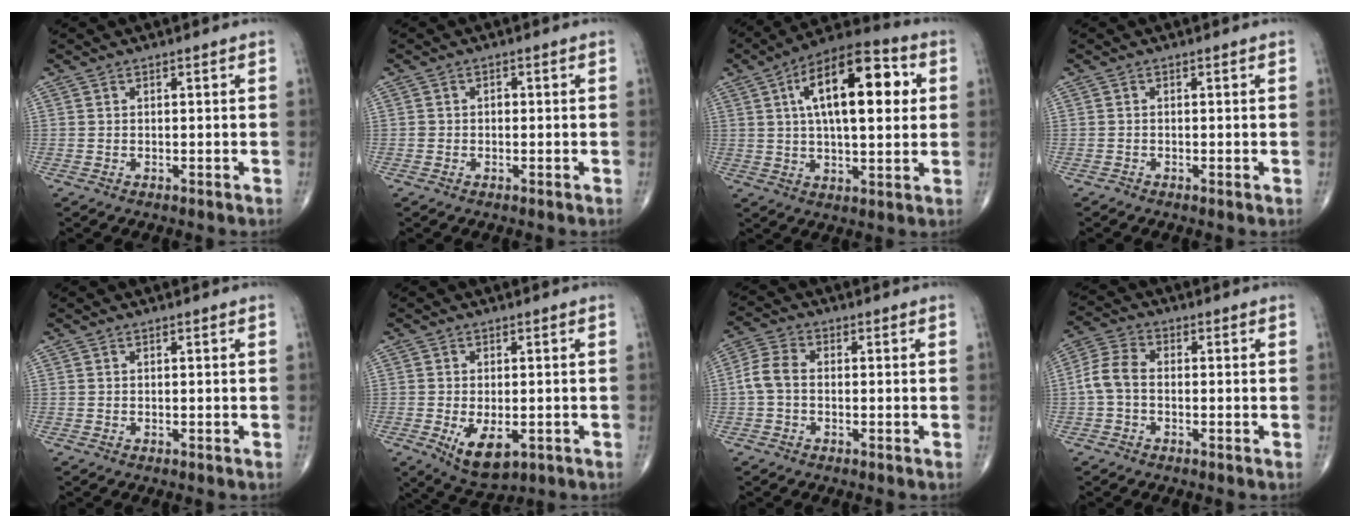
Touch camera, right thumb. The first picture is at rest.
{"total": 1.1, "force": [-0.1, 0.9, 0.6], "torque": [-0.003, 0.004, -0.005]}
{"total": 19.4, "force": [4.7, 8.3, 16.9], "torque": [-0.247, 0.015, 0.064]}
{"total": 0.5, "force": [-0.3, 0.2, 0.4], "torque": [-0.008, -0.002, -0.011]}
{"total": 0.0}
{"total": 7.3, "force": [-2.1, 3.8, 5.8], "torque": [-0.094, -0.012, -0.024]}
{"total": 4.8, "force": [-0.5, 3.2, 3.6], "torque": [-0.076, 0.014, -0.019]}
{"total": 5.7, "force": [-0.7, 3.7, 4.2], "torque": [-0.088, 0.017, -0.026]}